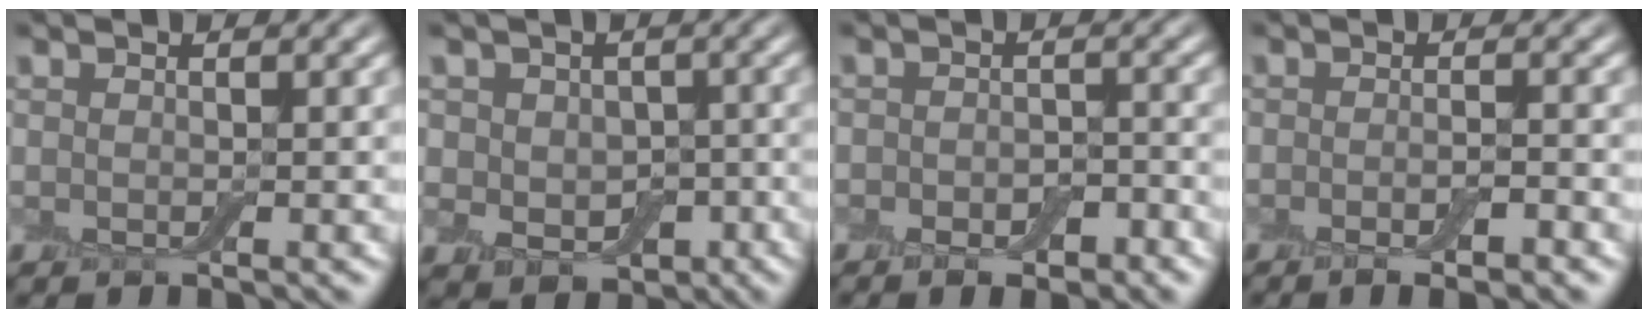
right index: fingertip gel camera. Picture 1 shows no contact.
{"total": 5.3, "force": [-0.4, 4.4, 2.8], "torque": [-0.033, -0.010, -0.002]}
{"total": 3.4, "force": [-1.7, 1.9, 2.2], "torque": [-0.018, 0.002, -0.025]}
{"total": 3.0, "force": [-1.5, 0.6, 2.6], "torque": [-0.037, -0.002, -0.024]}